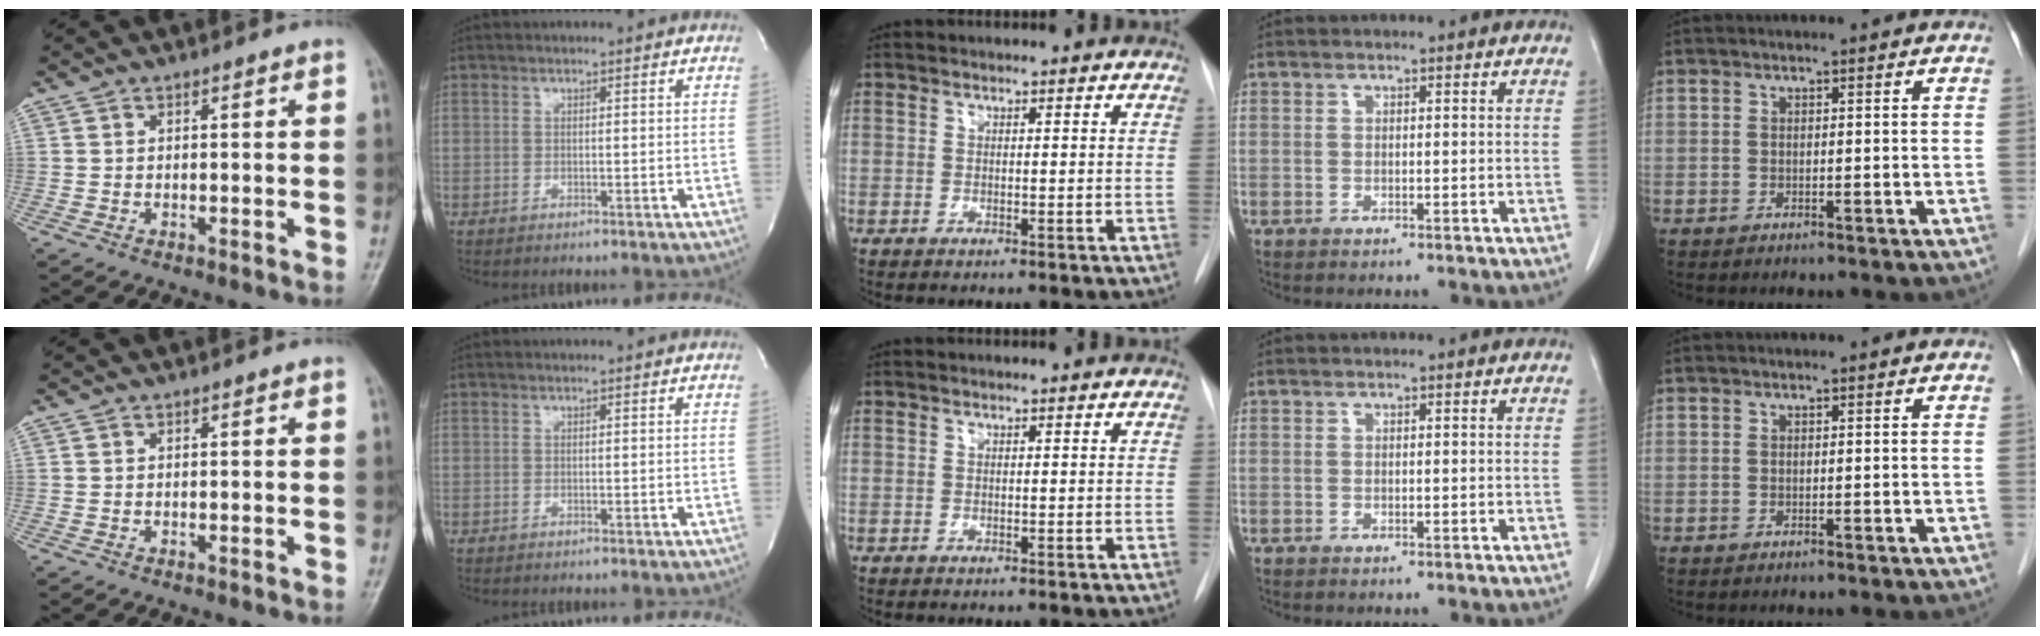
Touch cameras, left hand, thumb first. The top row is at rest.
{}